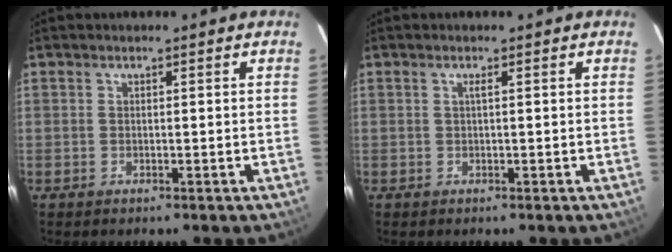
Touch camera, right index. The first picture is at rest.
{"total": 0.6, "force": [0.1, -0.1, 0.6], "torque": [-0.010, 0.003, -0.001]}